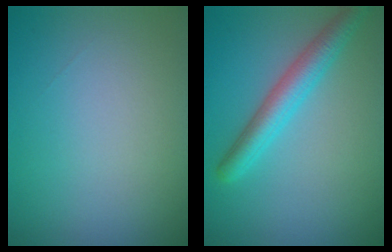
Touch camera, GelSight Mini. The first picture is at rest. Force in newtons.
{"total": 3.7, "press": 3.7, "slide": 0.1}